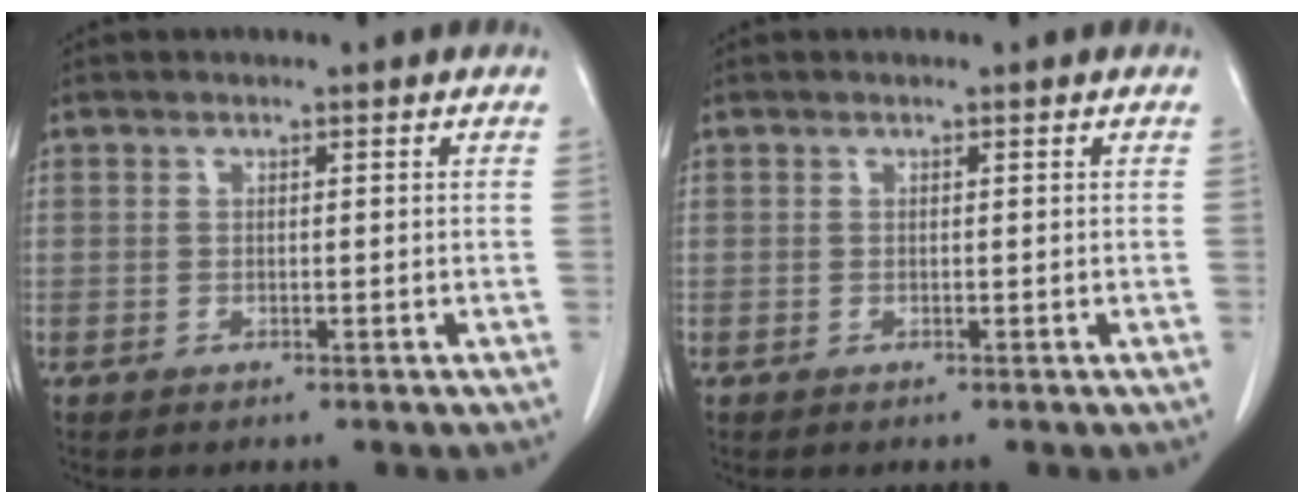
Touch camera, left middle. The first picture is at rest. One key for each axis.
{"total": 0.0}